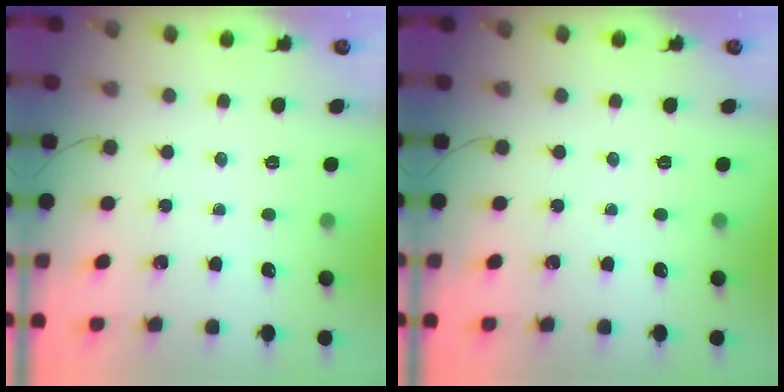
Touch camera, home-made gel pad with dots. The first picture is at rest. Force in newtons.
{"total": 0.0}